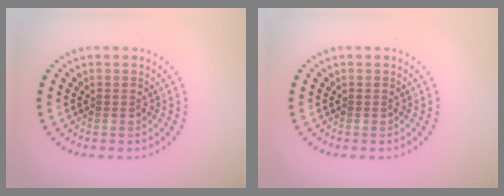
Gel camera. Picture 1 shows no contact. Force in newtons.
{"total": 0.0}